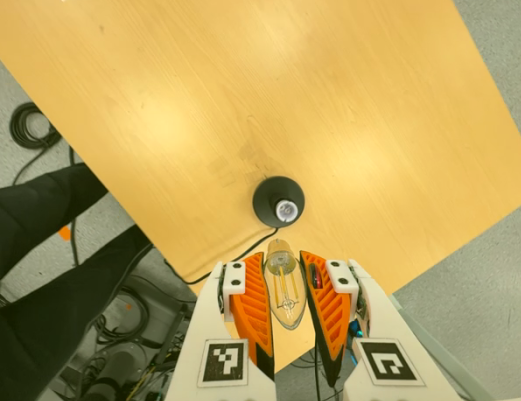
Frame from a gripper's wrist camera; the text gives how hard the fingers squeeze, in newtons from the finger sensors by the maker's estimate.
{"total": 19.5, "left": 20.4, "right": 18.5}